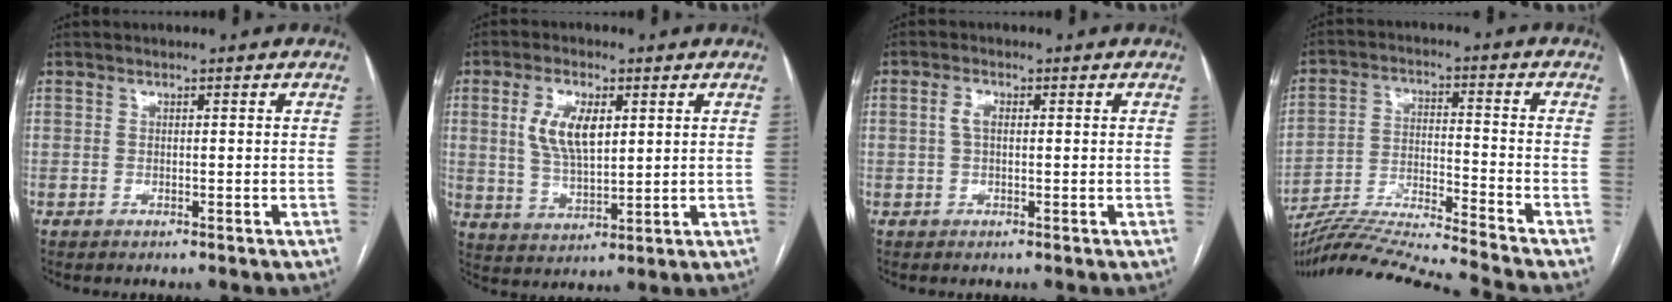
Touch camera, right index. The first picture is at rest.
{"total": 8.1, "force": [2.4, 3.4, 7.0], "torque": [-0.143, 0.005, 0.052]}
{"total": 2.2, "force": [0.4, 1.1, 1.9], "torque": [-0.040, 0.009, 0.007]}
{"total": 17.2, "force": [-15.9, -3.1, 5.6], "torque": [-0.090, -0.010, -0.267]}